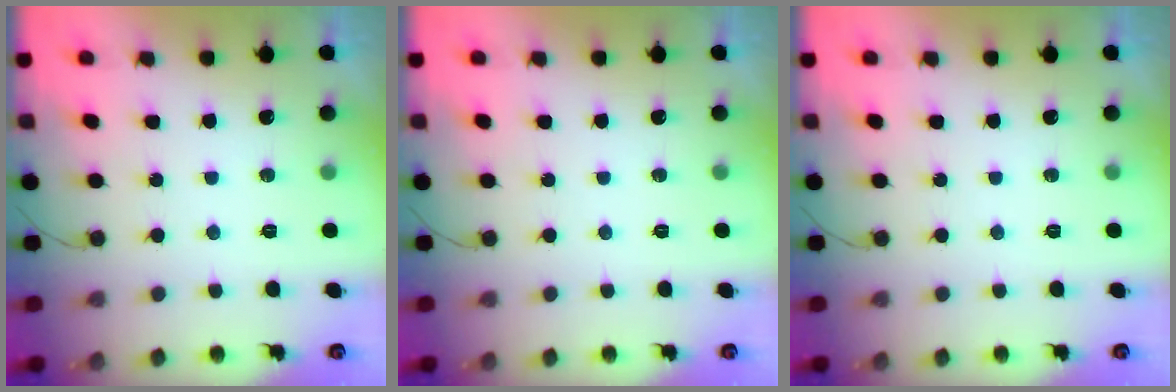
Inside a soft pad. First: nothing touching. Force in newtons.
{"total": 0.0}
{"total": 0.0}